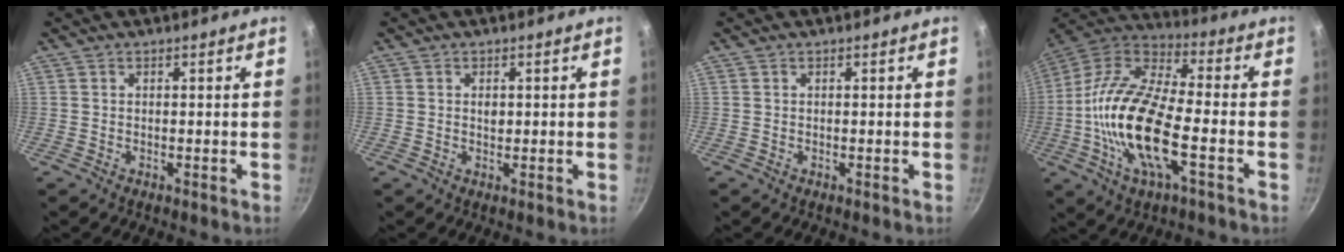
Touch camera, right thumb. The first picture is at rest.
{"total": 1.4, "force": [0.2, 1.0, 0.9], "torque": [-0.011, 0.000, 0.003]}
{"total": 0.0}
{"total": 20.3, "force": [-4.8, 7.8, 18.1], "torque": [-0.353, 0.032, -0.110]}